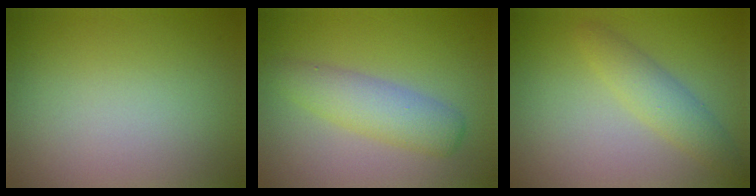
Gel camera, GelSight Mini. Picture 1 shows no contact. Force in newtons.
{"total": 3.6, "press": 3.6, "slide": 0.1}
{"total": 2.7, "press": 2.7, "slide": 0.1}